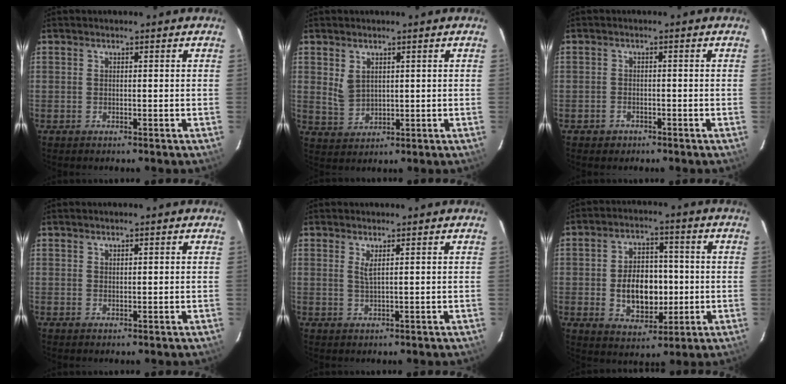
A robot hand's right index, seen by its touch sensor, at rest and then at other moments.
{"total": 4.3, "force": [1.6, 3.0, 2.5], "torque": [-0.046, -0.002, 0.042]}
{"total": 2.1, "force": [-1.3, 1.7, 0.4], "torque": [-0.011, 0.004, -0.016]}
{"total": 0.6, "force": [0.5, 0.3, 0.3], "torque": [-0.004, 0.002, 0.011]}
{"total": 1.7, "force": [0.8, 0.0, 1.5], "torque": [-0.028, -0.003, 0.013]}
{"total": 11.4, "force": [-1.2, 7.6, 8.4], "torque": [-0.157, 0.016, -0.002]}